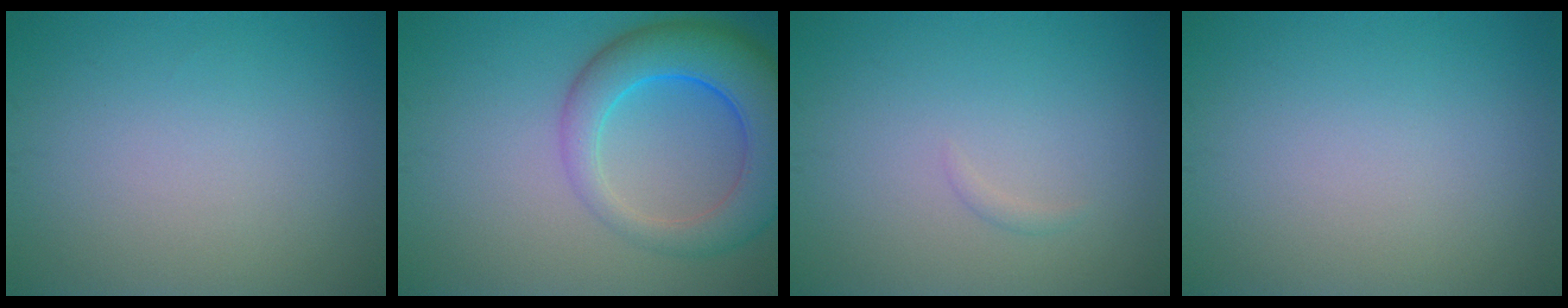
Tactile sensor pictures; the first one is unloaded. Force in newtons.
{"total": 8.1, "press": 8.1, "slide": 0.4}
{"total": 0.5, "press": 0.5, "slide": 0.0}
{"total": 0.0}